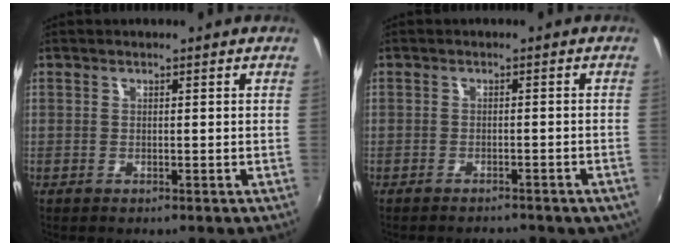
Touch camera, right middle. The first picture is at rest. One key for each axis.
{"total": 5.9, "fx": -4.8, "fy": 2.0, "fz": 2.7, "tx": -0.051, "ty": -0.010, "tz": -0.055}